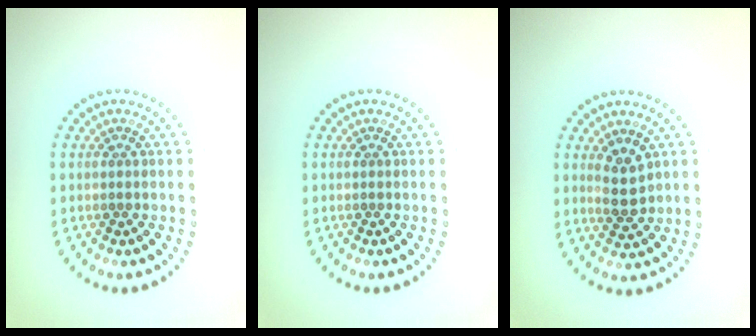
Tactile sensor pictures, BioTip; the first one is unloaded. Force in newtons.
{"total": 0.0}
{"total": 2.7, "press": 2.6, "slide": 0.8}